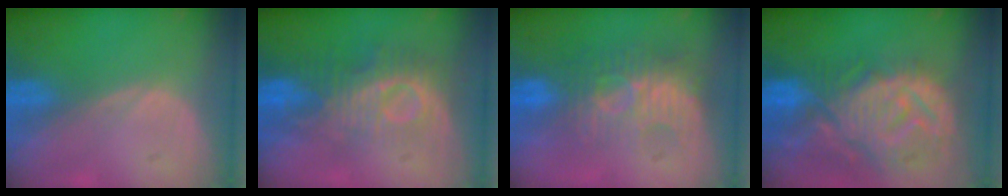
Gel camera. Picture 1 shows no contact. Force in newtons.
{"total": 9.1, "press": 8.3, "slide": 3.7}
{"total": 9.1, "press": 8.2, "slide": 3.9}
{"total": 12.8, "press": 11.2, "slide": 6.1}